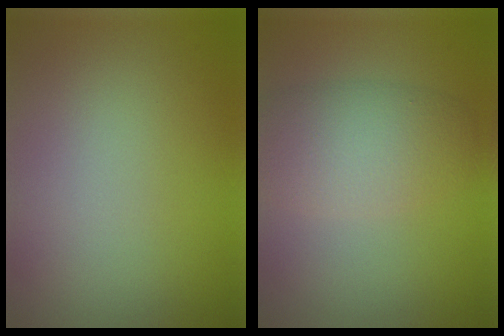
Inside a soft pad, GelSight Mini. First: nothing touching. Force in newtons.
{"total": 4.5, "press": 4.5, "slide": 0.2}